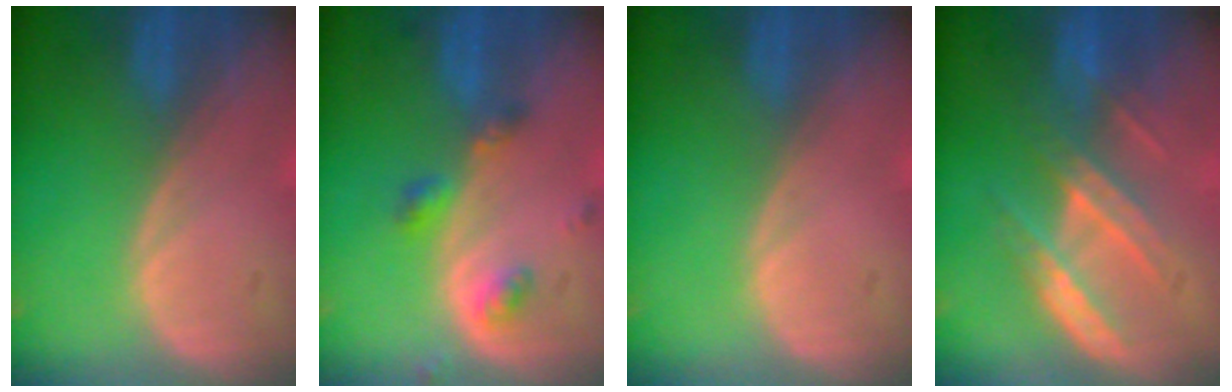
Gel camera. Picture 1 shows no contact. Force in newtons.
{"total": 4.0, "press": 4.0, "slide": 0.9}
{"total": 0.0}
{"total": 7.4, "press": 6.7, "slide": 3.3}